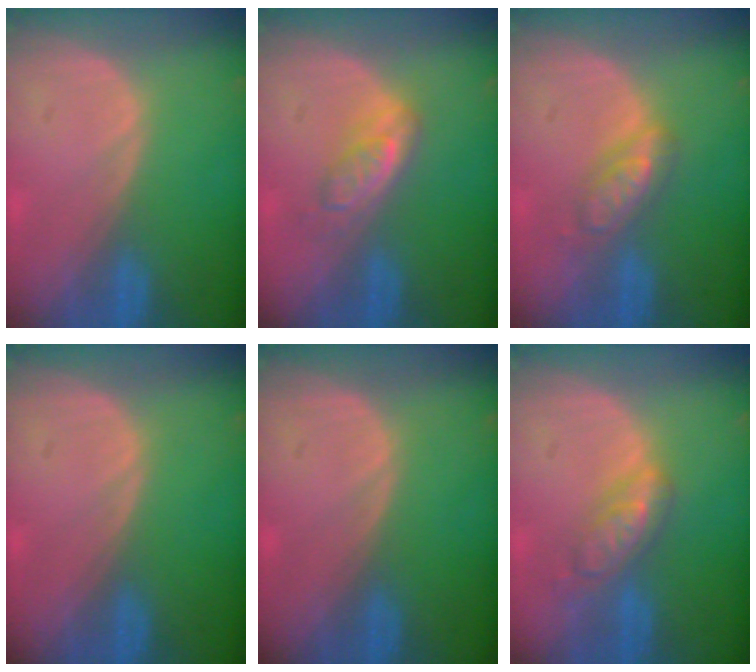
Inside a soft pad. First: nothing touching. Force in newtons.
{"total": 4.5, "press": 4.4, "slide": 1.1}
{"total": 4.5, "press": 4.5, "slide": 0.6}
{"total": 0.0}
{"total": 0.0}
{"total": 5.9, "press": 5.2, "slide": 2.9}